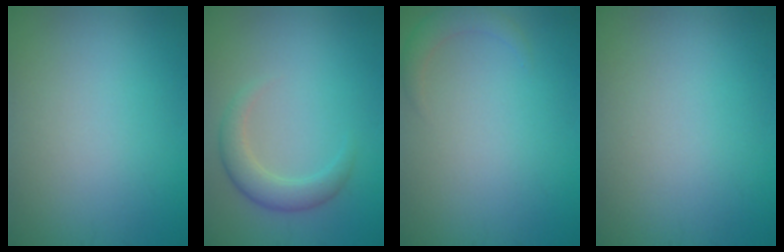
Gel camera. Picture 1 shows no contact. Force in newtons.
{"total": 2.7, "press": 2.7, "slide": 0.2}
{"total": 1.7, "press": 1.7, "slide": 0.1}
{"total": 0.0}